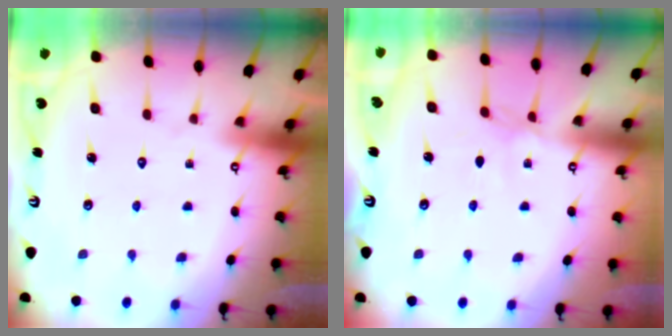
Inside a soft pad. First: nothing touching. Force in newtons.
{"total": 1.7, "press": 1.6, "slide": 0.4}